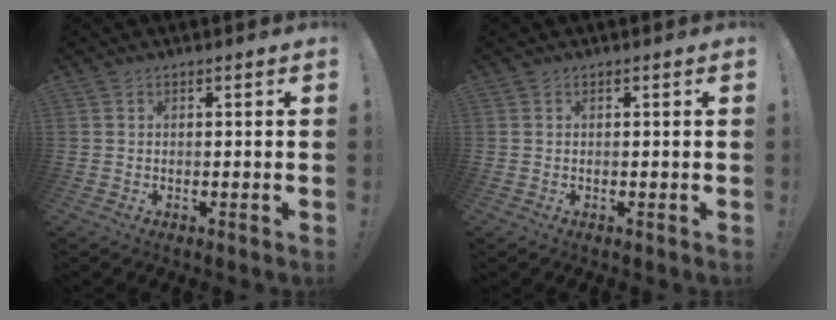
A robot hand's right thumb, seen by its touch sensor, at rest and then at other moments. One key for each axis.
{"total": 0.0}